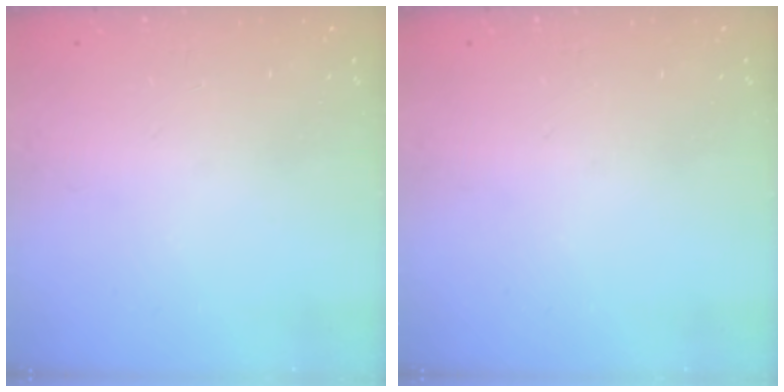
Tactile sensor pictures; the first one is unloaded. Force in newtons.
{"total": 0.0}